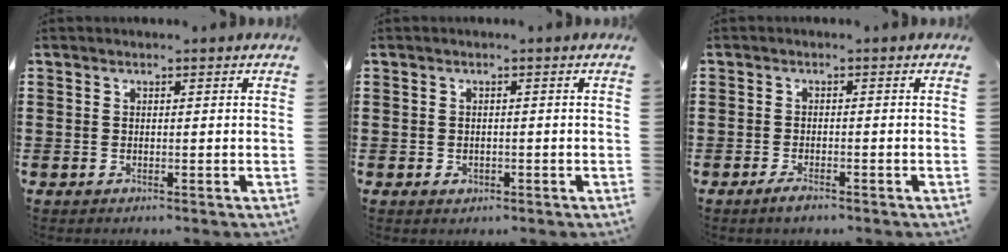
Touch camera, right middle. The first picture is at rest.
{"total": 0.9, "force": [-0.4, 0.7, 0.4], "torque": [-0.010, 0.001, -0.008]}
{"total": 1.8, "force": [-1.4, 0.5, 1.1], "torque": [-0.027, -0.003, -0.028]}